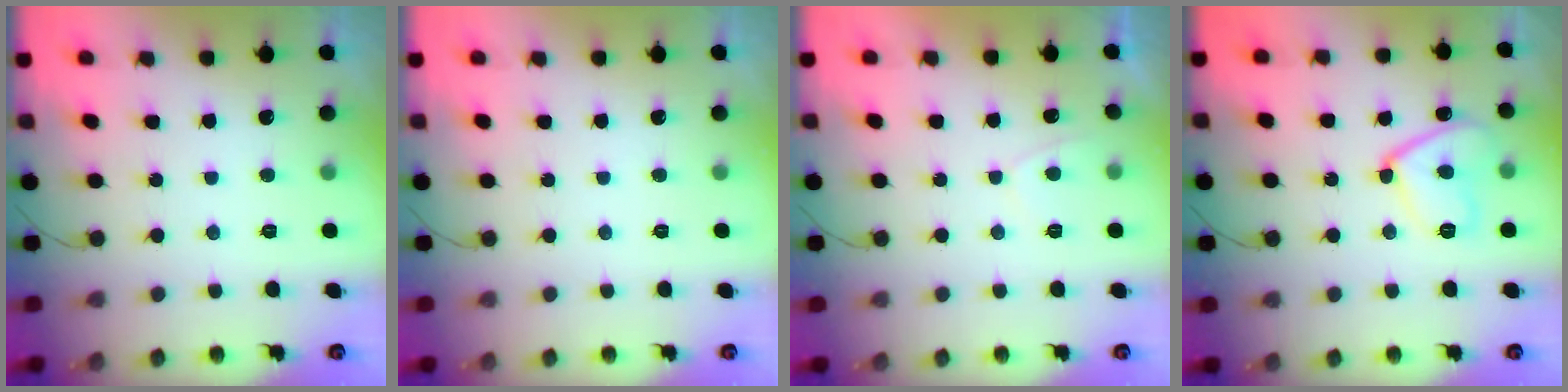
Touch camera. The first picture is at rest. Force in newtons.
{"total": 0.0}
{"total": 1.1, "press": 0.9, "slide": 0.6}
{"total": 12.4, "press": 12.1, "slide": 2.7}